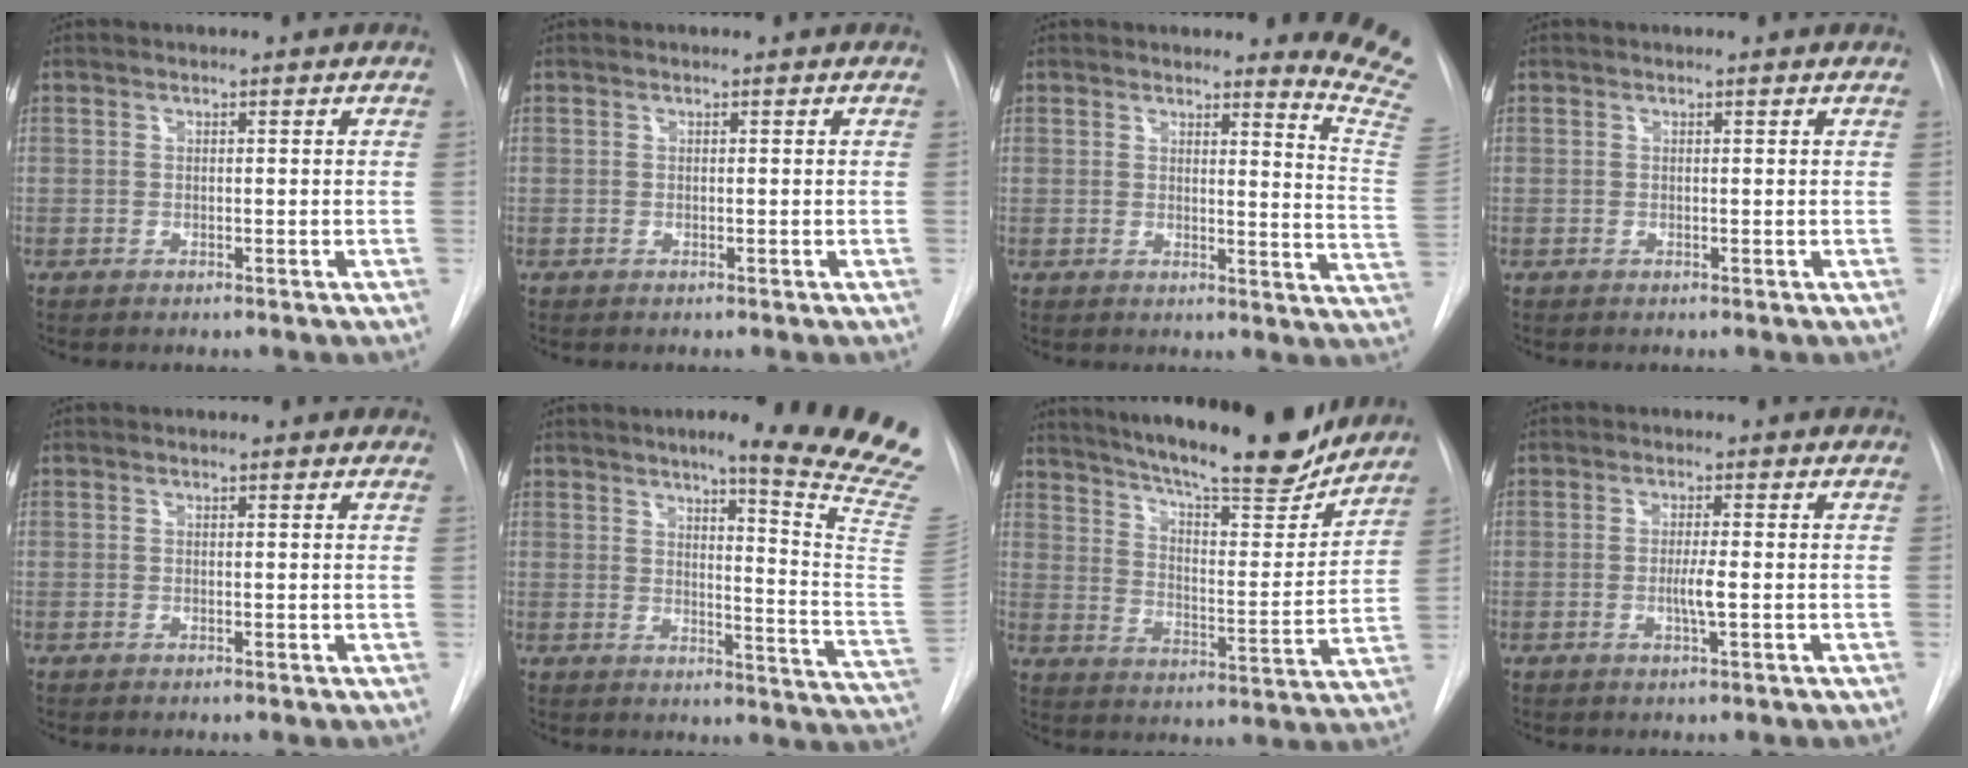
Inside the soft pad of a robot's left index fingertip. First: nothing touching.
{"total": 0.0}
{"total": 9.5, "force": [9.2, -1.0, 2.0], "torque": [-0.009, -0.133, 0.069]}
{"total": 0.0}
{"total": 1.7, "force": [1.4, 0.5, 0.7], "torque": [-0.011, 0.000, 0.004]}
{"total": 20.8, "force": [17.2, -1.8, 11.5], "torque": [-0.129, -0.125, 0.195]}
{"total": 22.2, "force": [19.5, 3.2, 10.2], "torque": [-0.168, -0.035, 0.272]}
{"total": 2.6, "force": [-1.0, -0.2, 2.4], "torque": [-0.045, -0.009, -0.017]}